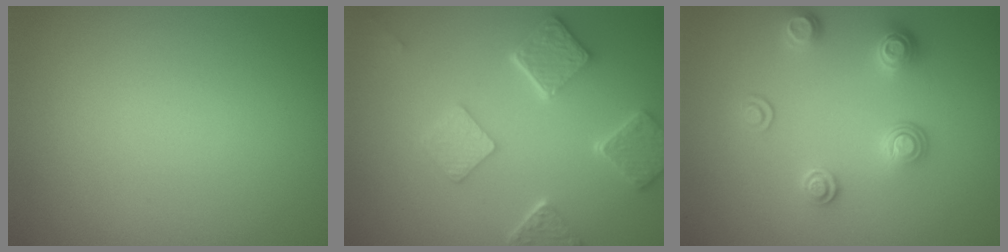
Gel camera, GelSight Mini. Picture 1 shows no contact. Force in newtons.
{"total": 5.5, "press": 4.4, "slide": 3.4}
{"total": 2.9, "press": 2.6, "slide": 1.4}